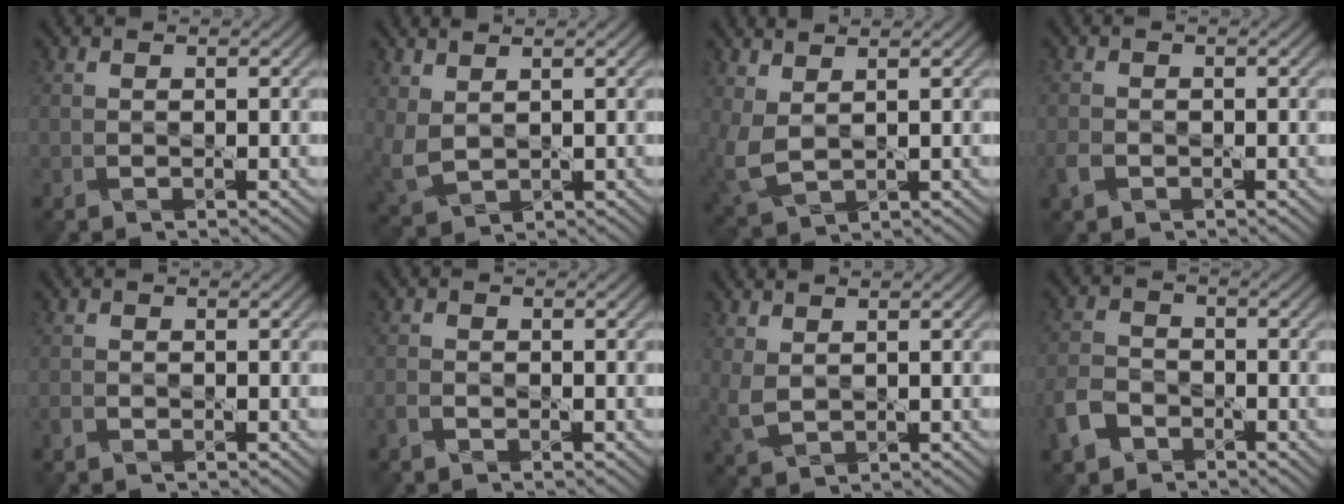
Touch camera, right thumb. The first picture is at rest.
{"total": 4.5, "force": [1.6, 2.9, 3.0], "torque": [-0.096, -0.009, 0.043]}
{"total": 5.3, "force": [1.4, 3.1, 4.1], "torque": [-0.121, -0.006, 0.036]}
{"total": 2.1, "force": [-1.1, 1.5, 0.9], "torque": [-0.030, -0.004, -0.028]}
{"total": 0.9, "force": [-0.6, 0.5, 0.3], "torque": [-0.012, 0.000, -0.015]}
{"total": 1.2, "force": [-1.0, 0.6, 0.4], "torque": [-0.015, 0.001, -0.024]}
{"total": 3.2, "force": [1.1, 2.0, 2.3], "torque": [-0.068, -0.001, 0.025]}
{"total": 5.1, "force": [-3.2, 3.3, 2.1], "torque": [-0.062, -0.002, -0.075]}